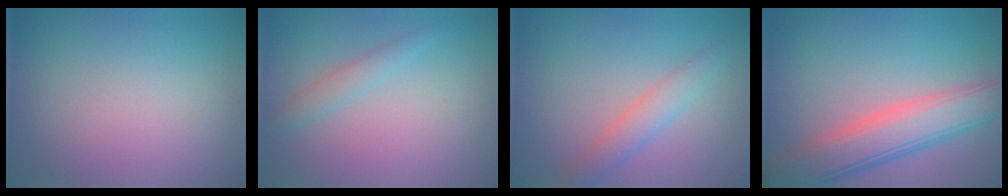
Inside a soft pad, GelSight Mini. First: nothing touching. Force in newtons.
{"total": 1.5, "press": 1.5, "slide": 0.1}
{"total": 2.7, "press": 2.7, "slide": 0.1}
{"total": 6.6, "press": 6.6, "slide": 0.4}